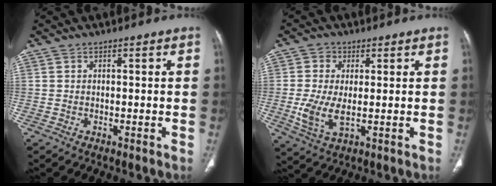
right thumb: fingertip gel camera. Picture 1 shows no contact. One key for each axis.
{"total": 8.1, "fx": -0.5, "fy": 4.6, "fz": 6.6, "tx": -0.136, "ty": -0.002, "tz": -0.006}